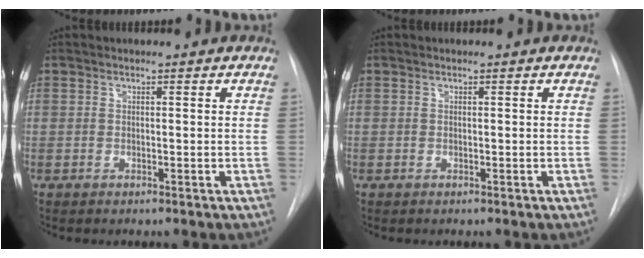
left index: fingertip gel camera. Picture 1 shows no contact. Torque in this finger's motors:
{"motor_torque": [0.00, 0.00, 0.00, 0.00]}